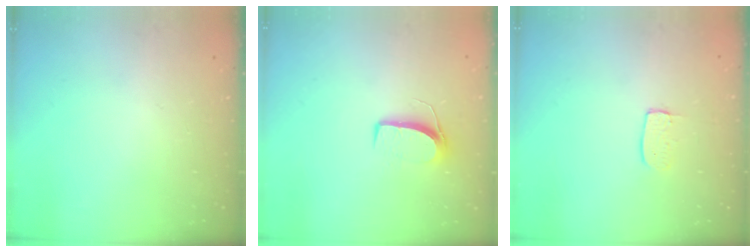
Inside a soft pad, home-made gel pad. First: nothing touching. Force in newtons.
{"total": 7.0, "press": 7.0, "slide": 0.4}
{"total": 5.0, "press": 5.0, "slide": 0.3}